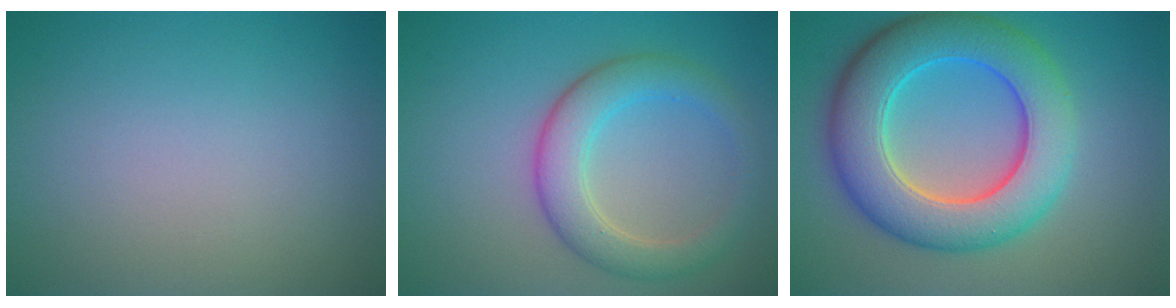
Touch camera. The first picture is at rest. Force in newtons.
{"total": 4.7, "press": 4.7, "slide": 0.1}
{"total": 9.7, "press": 9.7, "slide": 0.4}